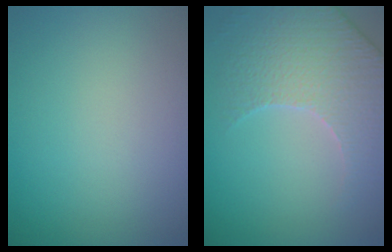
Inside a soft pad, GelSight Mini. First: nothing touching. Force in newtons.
{"total": 4.7, "press": 4.6, "slide": 1.2}